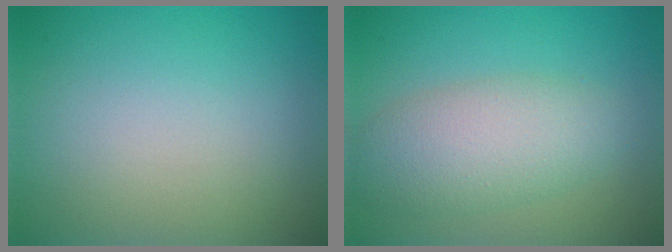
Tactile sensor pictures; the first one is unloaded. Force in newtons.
{"total": 5.0, "press": 5.0, "slide": 0.1}